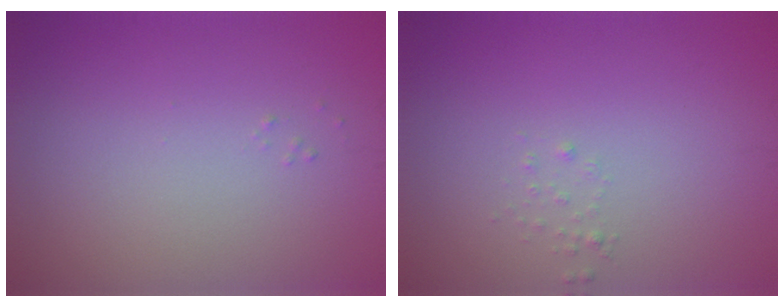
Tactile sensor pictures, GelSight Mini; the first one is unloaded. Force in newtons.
{"total": 0.6, "press": 0.6, "slide": 0.1}